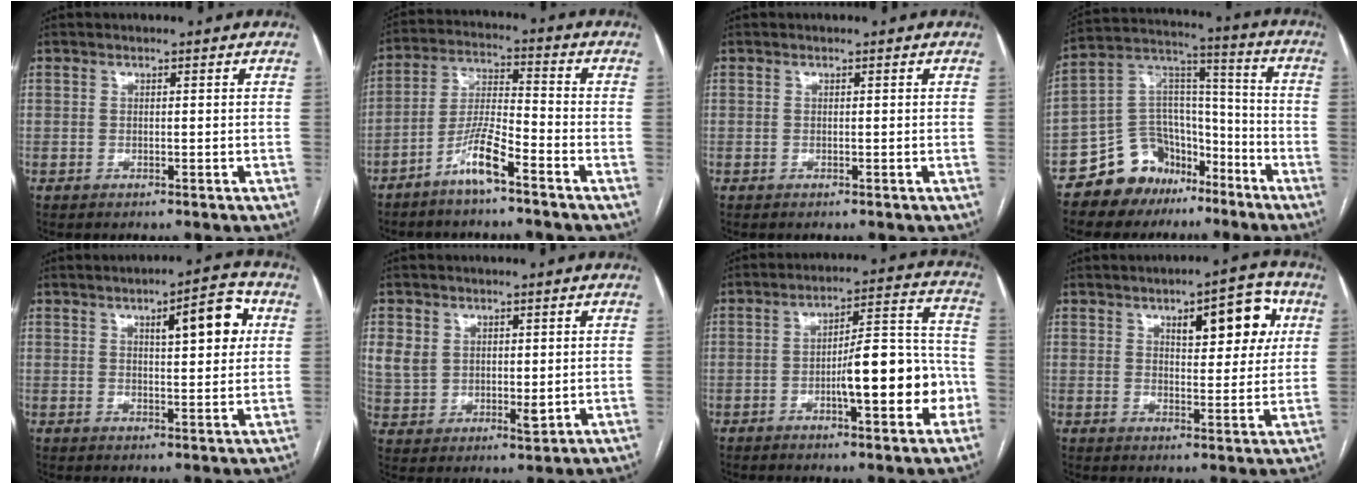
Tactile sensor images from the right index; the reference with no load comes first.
{"total": 7.4, "force": [-5.0, 0.7, 5.5], "torque": [-0.118, 0.000, -0.099]}
{"total": 0.0}
{"total": 13.3, "force": [-9.2, 9.0, 3.4], "torque": [-0.062, 0.083, -0.155]}
{"total": 8.0, "force": [2.8, 1.9, 7.2], "torque": [-0.101, 0.011, 0.037]}
{"total": 7.0, "force": [2.2, 5.2, 4.1], "torque": [-0.079, 0.002, 0.054]}
{"total": 11.1, "force": [-3.3, 2.6, 10.2], "torque": [-0.148, 0.028, -0.043]}
{"total": 9.6, "force": [4.1, 3.5, 8.0], "torque": [-0.103, 0.015, 0.056]}